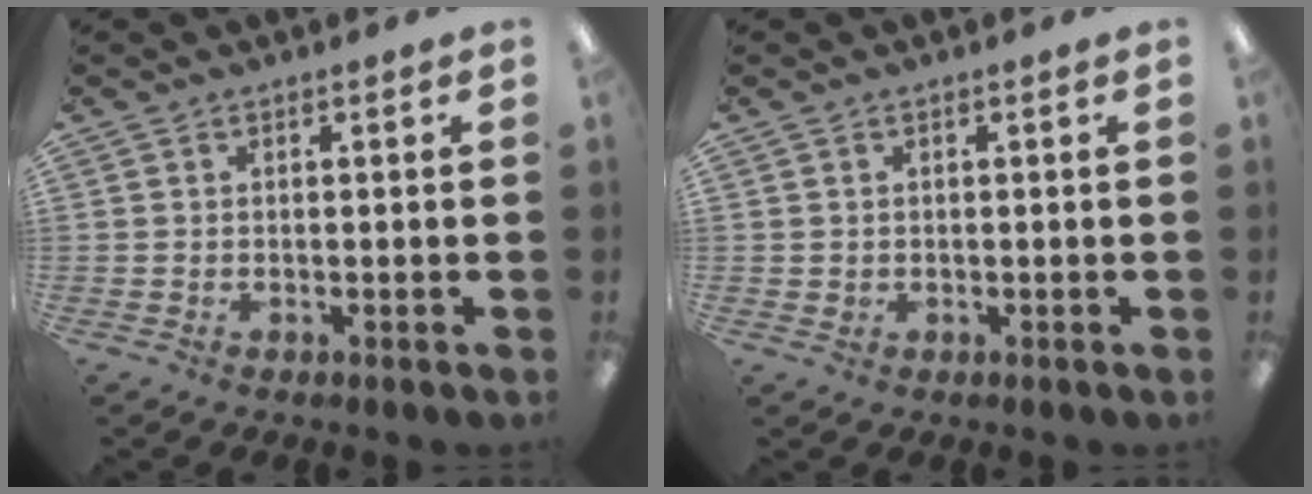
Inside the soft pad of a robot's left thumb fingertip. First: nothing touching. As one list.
[{"total": 0.9, "force": [0.3, 0.8, 0.1], "torque": [-0.003, 0.004, 0.005]}]